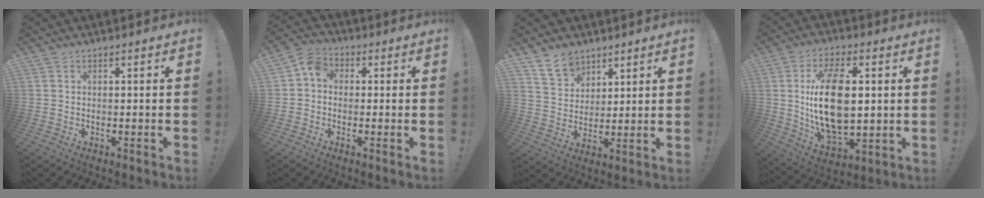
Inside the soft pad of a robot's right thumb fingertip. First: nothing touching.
{"total": 5.7, "force": [-0.1, 4.6, 3.4], "torque": [-0.068, 0.017, 0.001]}
{"total": 9.1, "force": [6.8, 5.7, 2.1], "torque": [-0.031, -0.045, 0.132]}
{"total": 19.9, "force": [2.2, 10.9, 16.5], "torque": [-0.300, -0.009, 0.035]}